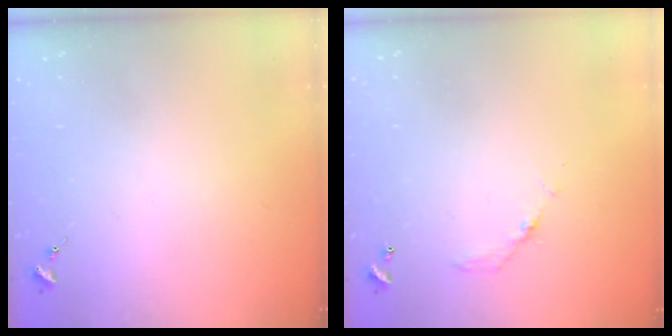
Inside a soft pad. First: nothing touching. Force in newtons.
{"total": 5.0, "press": 5.0, "slide": 0.3}